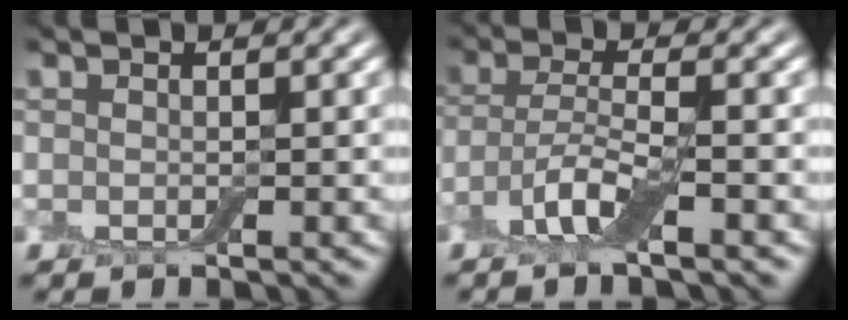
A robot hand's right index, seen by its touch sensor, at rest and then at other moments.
{"total": 3.8, "force": [-2.1, 0.8, 3.0], "torque": [-0.063, 0.004, -0.051]}